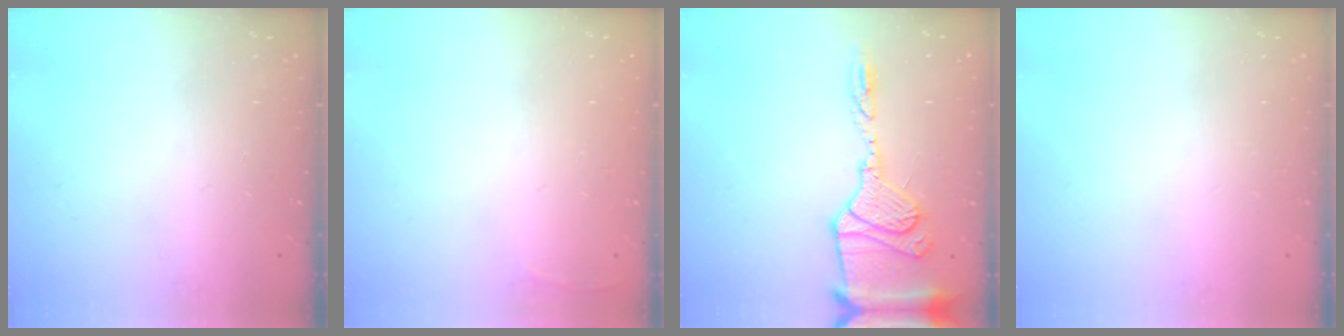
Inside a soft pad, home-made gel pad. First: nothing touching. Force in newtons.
{"total": 2.7, "press": 2.6, "slide": 1.0}
{"total": 14.7, "press": 14.6, "slide": 1.8}
{"total": 0.0}